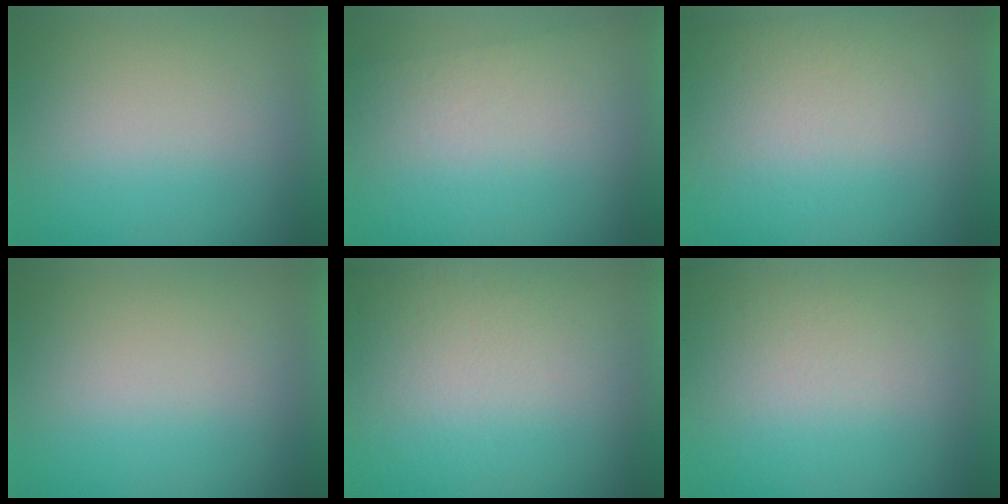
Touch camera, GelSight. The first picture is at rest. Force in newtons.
{"total": 2.7}
{"total": 2.9}
{"total": 0.0}
{"total": 3.6}
{"total": 2.7}